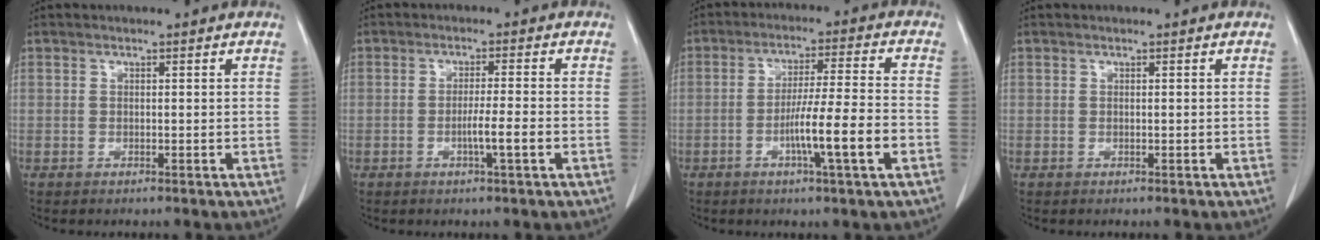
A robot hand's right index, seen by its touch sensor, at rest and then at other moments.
{"total": 3.8, "force": [-1.3, -0.5, 3.5], "torque": [-0.058, -0.003, -0.021]}
{"total": 9.6, "force": [-3.4, -0.6, 9.0], "torque": [-0.154, -0.003, -0.058]}
{"total": 0.0}